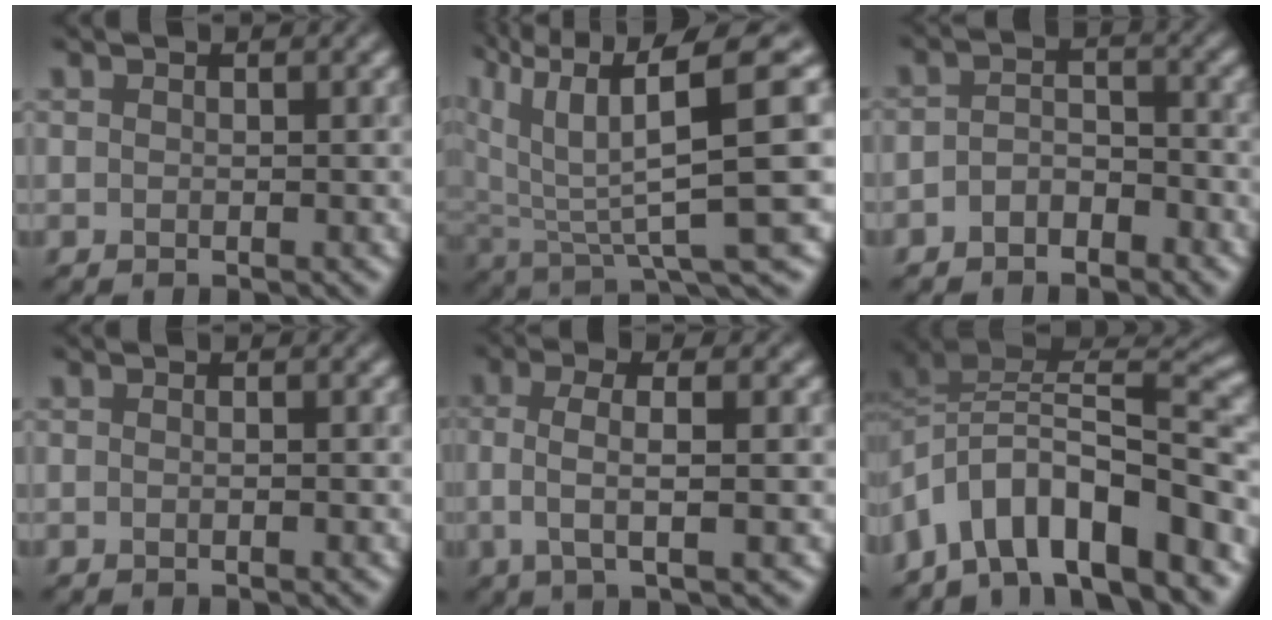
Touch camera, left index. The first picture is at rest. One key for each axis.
{"total": 10.1, "fx": 4.3, "fy": 2.1, "fz": 8.9, "tx": -0.155, "ty": 0.010, "tz": 0.090}
{"total": 2.3, "fx": -2.0, "fy": 1.0, "fz": 0.6, "tx": -0.014, "ty": 0.006, "tz": -0.035}
{"total": 1.7, "fx": 0.0, "fy": 1.0, "fz": 1.3, "tx": 0.007, "ty": 0.012, "tz": -0.022}
{"total": 3.6, "fx": -0.4, "fy": 0.8, "fz": 3.5, "tx": -0.067, "ty": 0.006, "tz": -0.002}
{"total": 10.2, "fx": -6.2, "fy": 4.2, "fz": 6.9, "tx": -0.098, "ty": 0.014, "tz": -0.100}